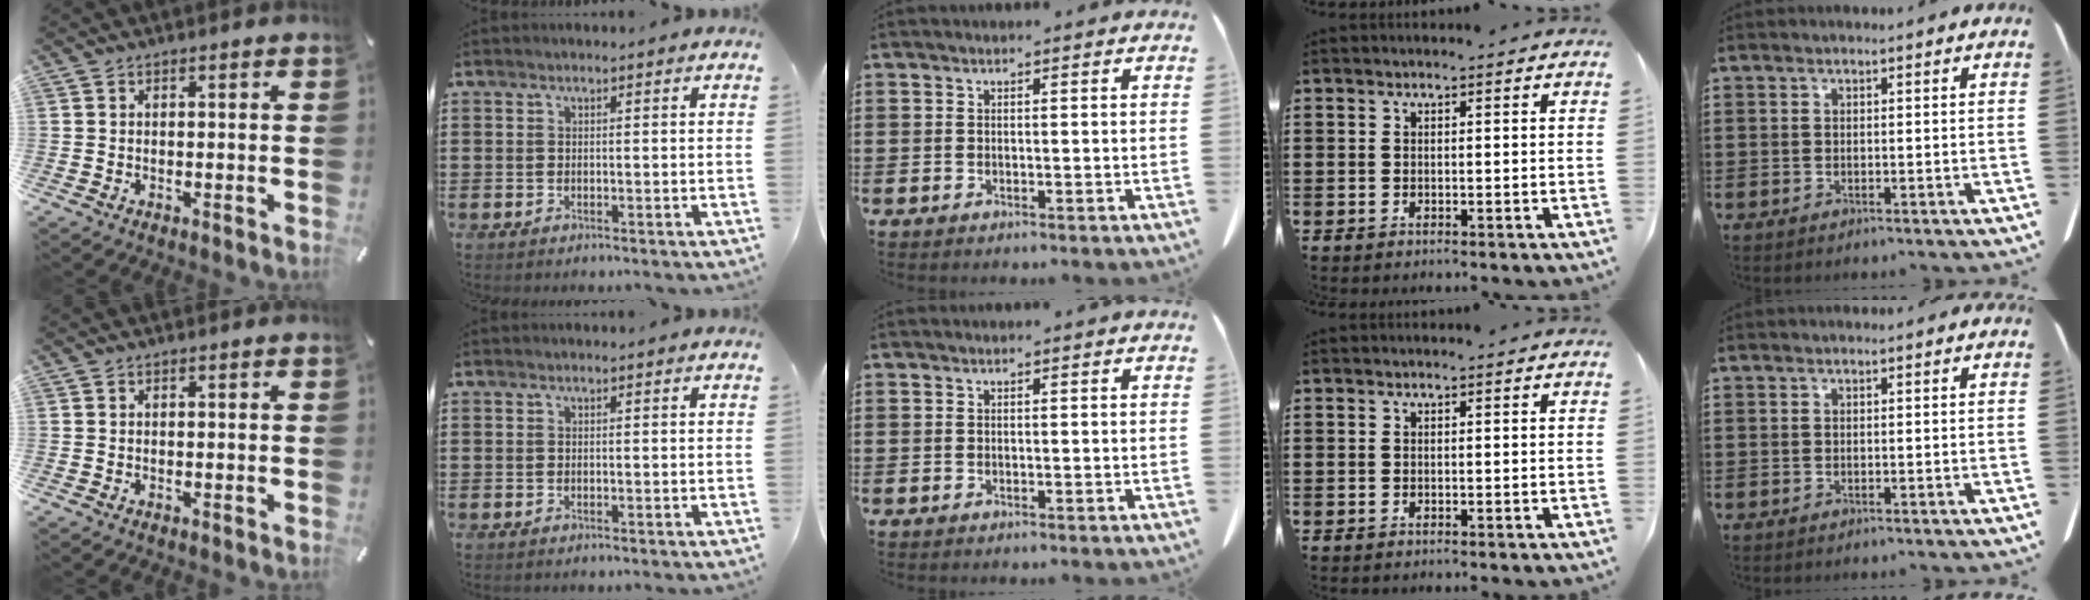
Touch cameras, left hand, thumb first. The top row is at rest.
{}